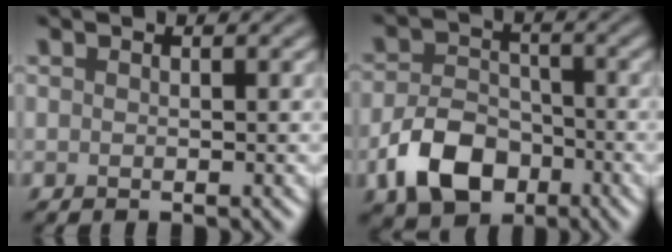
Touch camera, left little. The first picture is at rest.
{"total": 6.1, "force": [-2.9, 4.0, 3.5], "torque": [-0.066, -0.002, -0.059]}